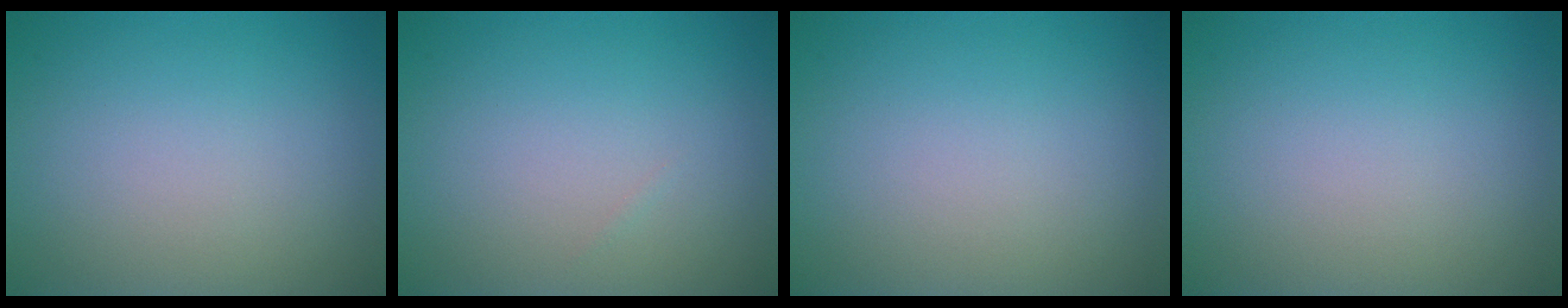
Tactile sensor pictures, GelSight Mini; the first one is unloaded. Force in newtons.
{"total": 0.0}
{"total": 0.0}
{"total": 0.0}